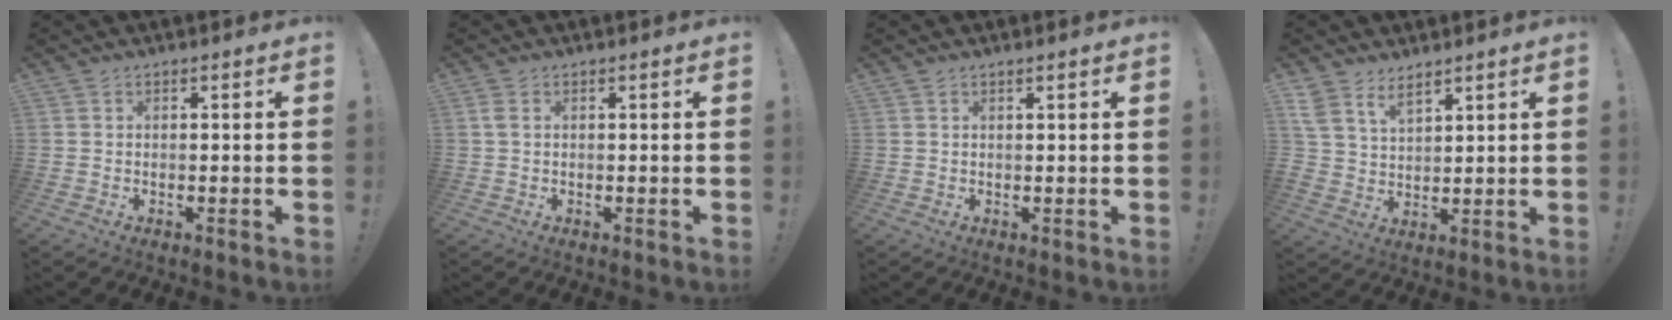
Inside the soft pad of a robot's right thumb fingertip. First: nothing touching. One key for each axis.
{"total": 1.7, "fx": 0.6, "fy": 0.9, "fz": 1.3, "tx": -0.024, "ty": 0.003, "tz": 0.010}
{"total": 1.0, "fx": 0.6, "fy": -0.4, "fz": 0.7, "tx": -0.009, "ty": -0.002, "tz": 0.008}
{"total": 7.6, "fx": 5.5, "fy": 3.9, "fz": 3.4, "tx": -0.064, "ty": -0.025, "tz": 0.109}